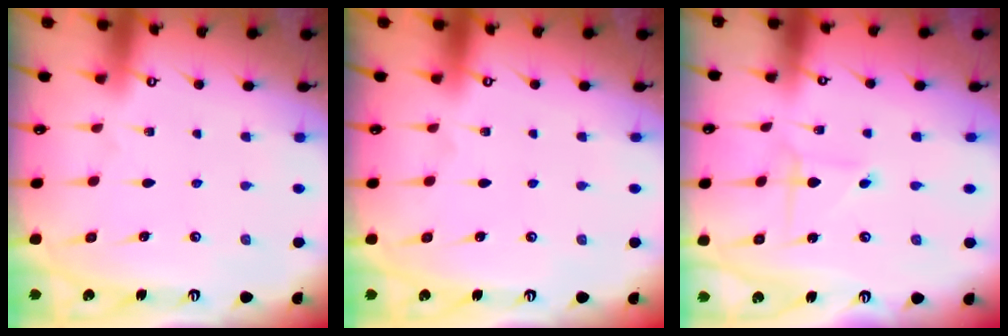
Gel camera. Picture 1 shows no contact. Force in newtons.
{"total": 0.0}
{"total": 1.0, "press": 1.0, "slide": 0.1}